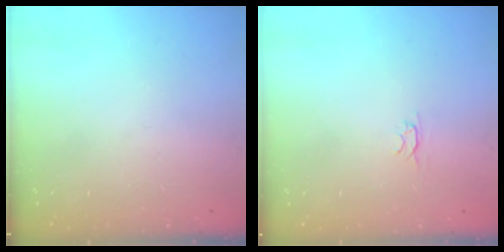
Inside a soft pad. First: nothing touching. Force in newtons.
{"total": 2.4, "press": 2.3, "slide": 0.5}